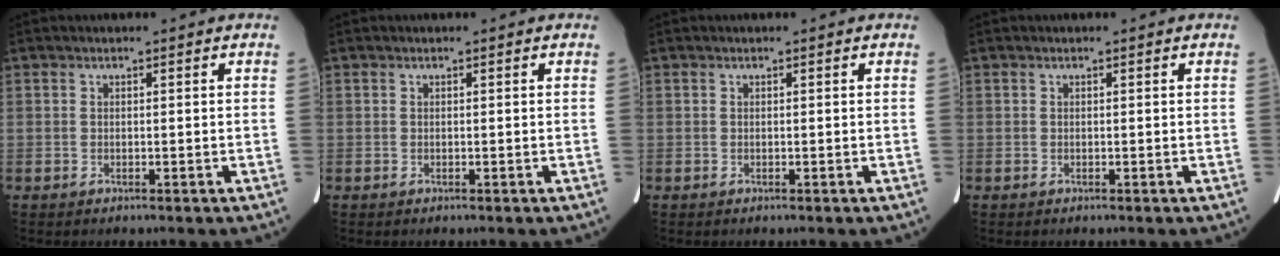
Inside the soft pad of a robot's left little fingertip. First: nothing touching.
{"total": 0.0}
{"total": 0.0}
{"total": 0.0}